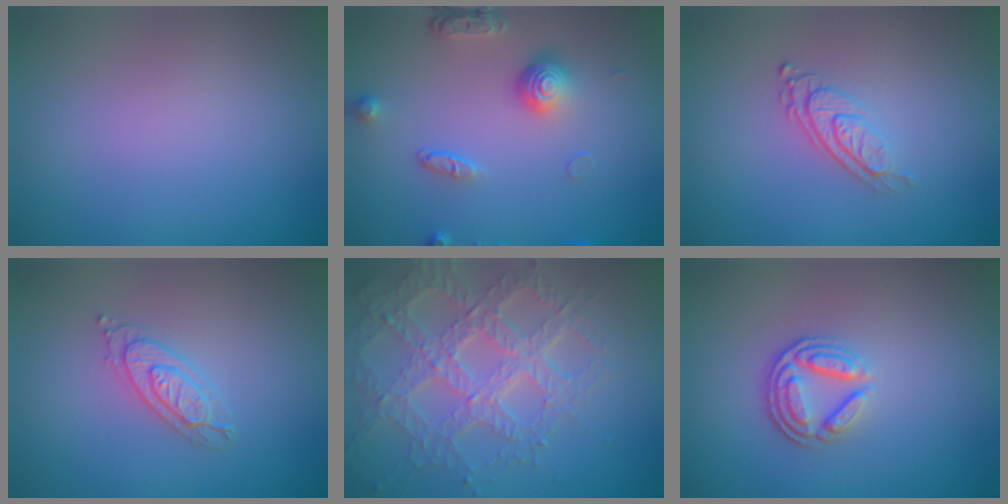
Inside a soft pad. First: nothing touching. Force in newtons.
{"total": 4.2, "press": 3.0, "slide": 2.9}
{"total": 2.9, "press": 1.9, "slide": 2.2}
{"total": 2.3, "press": 2.3, "slide": 0.4}
{"total": 7.0, "press": 5.1, "slide": 4.8}
{"total": 3.7, "press": 2.7, "slide": 2.4}